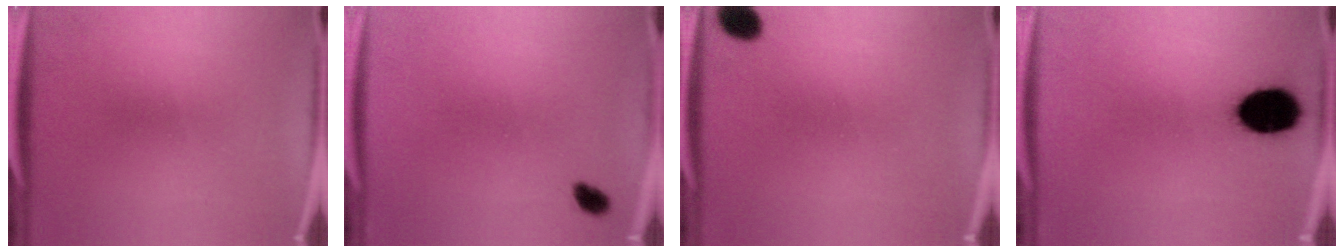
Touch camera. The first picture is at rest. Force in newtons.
{"total": 1.8}
{"total": 4.7}
{"total": 13.9}